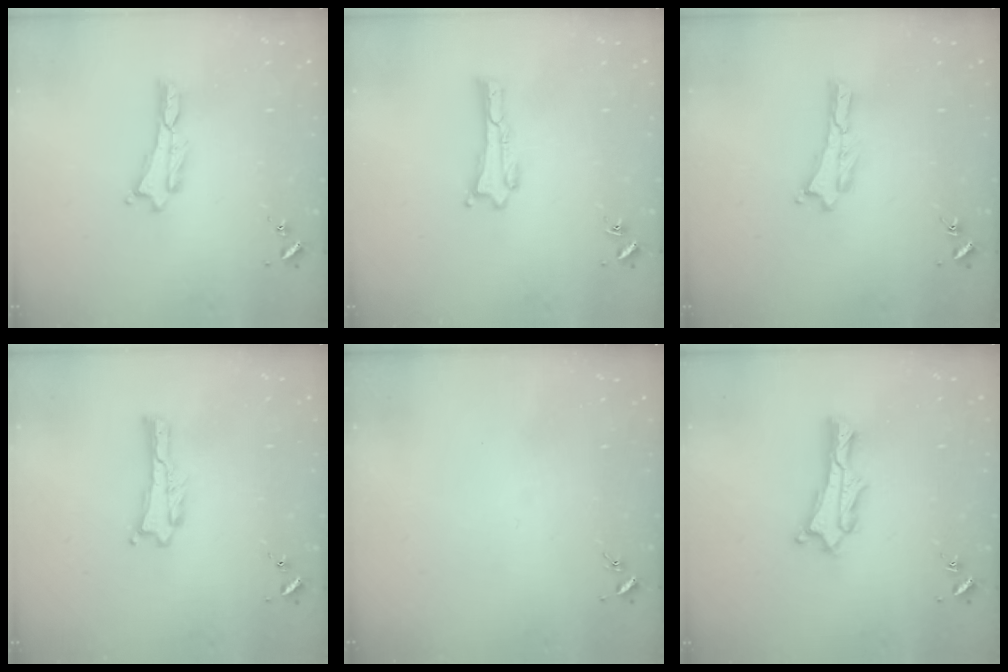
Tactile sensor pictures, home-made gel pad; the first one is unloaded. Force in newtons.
{"total": 0.0}
{"total": 0.0}
{"total": 0.0}
{"total": 0.0}
{"total": 1.9, "press": 1.9, "slide": 0.2}